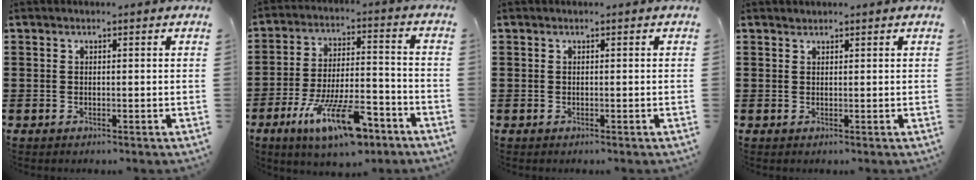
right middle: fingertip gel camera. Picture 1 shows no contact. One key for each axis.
{"total": 13.0, "fx": -7.8, "fy": 3.8, "fz": 9.8, "tx": -0.184, "ty": 0.017, "tz": -0.142}
{"total": 0.0}
{"total": 0.8, "fx": 0.7, "fy": 0.1, "fz": -0.2, "tx": 0.001, "ty": -0.001, "tz": 0.015}